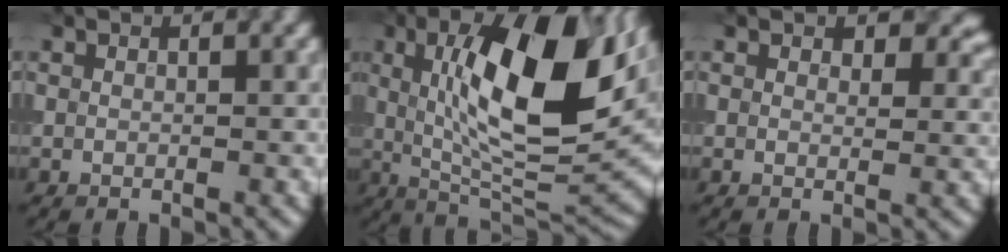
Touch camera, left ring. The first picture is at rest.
{"total": 14.1, "force": [3.0, 4.7, 12.9], "torque": [-0.206, 0.005, 0.044]}
{"total": 2.5, "force": [1.4, 1.5, 1.4], "torque": [-0.019, -0.006, 0.017]}